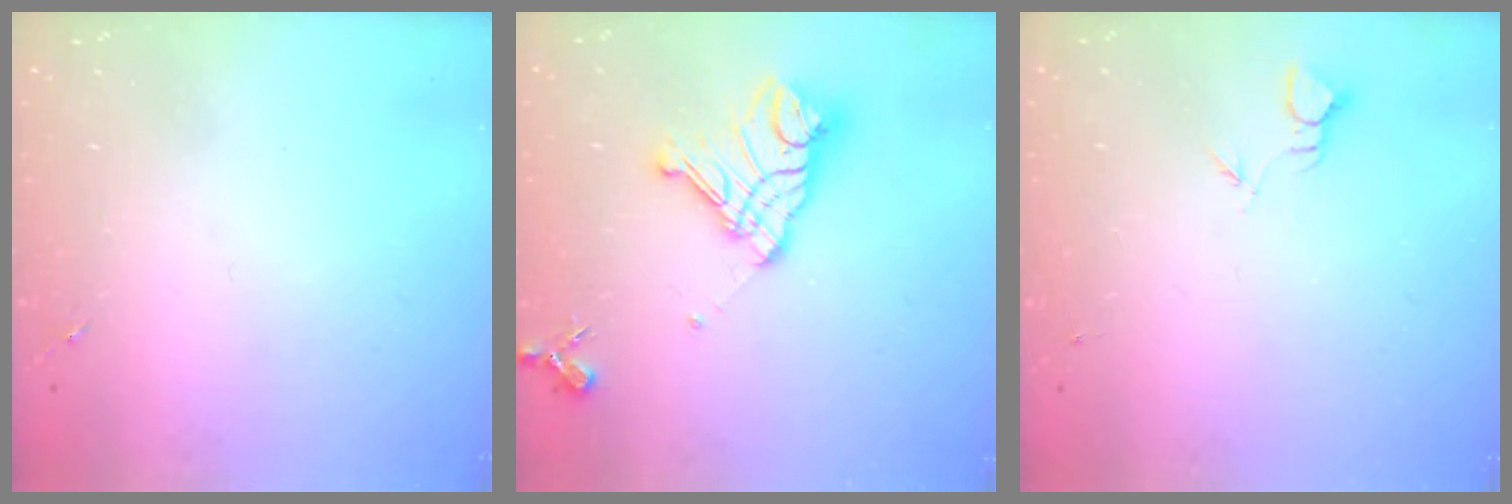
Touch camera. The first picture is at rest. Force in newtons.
{"total": 15.8, "press": 15.7, "slide": 1.7}
{"total": 2.3, "press": 2.3, "slide": 0.1}